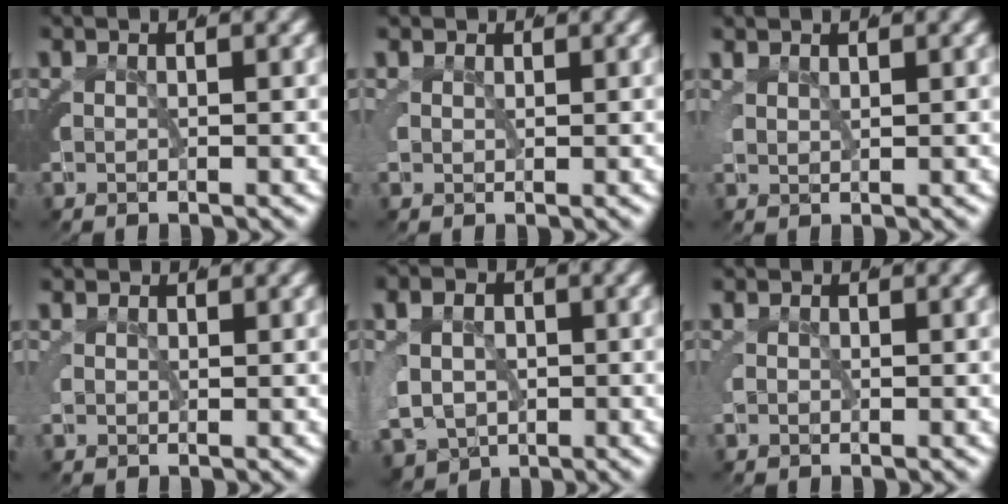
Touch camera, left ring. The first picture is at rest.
{"total": 1.6, "force": [0.8, 1.3, 0.5], "torque": [-0.021, -0.004, 0.018]}
{"total": 1.6, "force": [1.5, 0.4, 0.6], "torque": [-0.011, 0.004, 0.029]}
{"total": 0.9, "force": [0.4, 0.8, 0.3], "torque": [-0.013, -0.001, 0.006]}
{"total": 8.3, "force": [-2.7, 6.9, 3.6], "torque": [-0.075, -0.042, -0.036]}
{"total": 0.7, "force": [-0.2, 0.6, 0.2], "torque": [-0.007, 0.000, -0.009]}